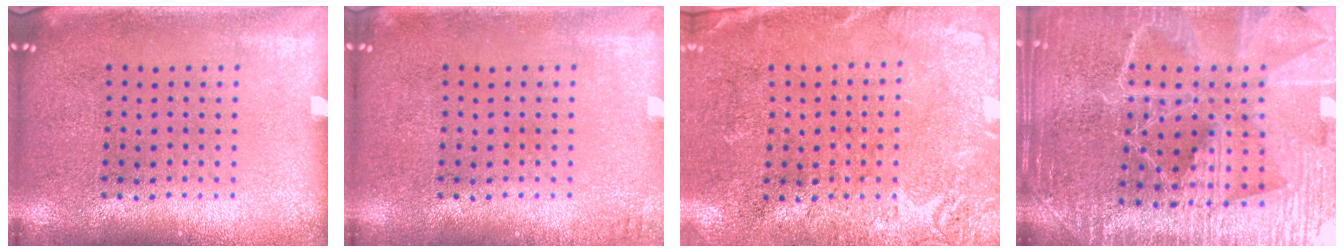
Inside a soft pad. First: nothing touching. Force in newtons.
{"total": 0.9, "press": 0.9, "slide": 0.2}
{"total": 2.7, "press": 2.4, "slide": 1.1}
{"total": 4.9, "press": 4.5, "slide": 1.8}